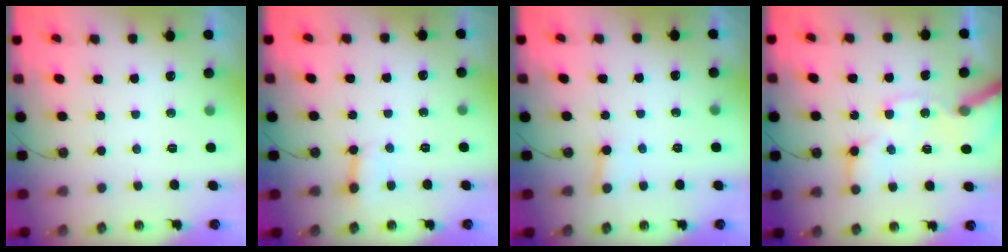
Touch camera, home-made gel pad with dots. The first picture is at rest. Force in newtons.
{"total": 3.0, "press": 3.0, "slide": 0.2}
{"total": 2.2, "press": 2.2, "slide": 0.1}
{"total": 13.7, "press": 13.6, "slide": 2.1}